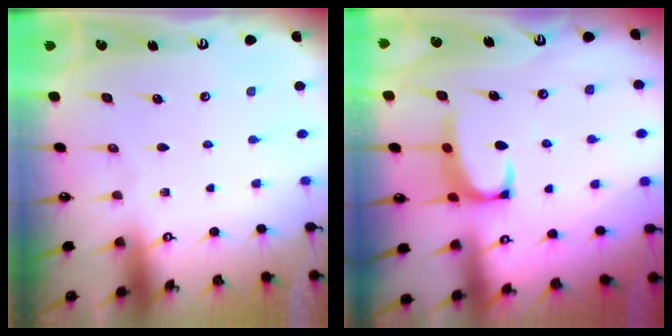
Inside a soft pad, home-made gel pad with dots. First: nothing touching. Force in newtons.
{"total": 2.5, "press": 2.4, "slide": 0.8}